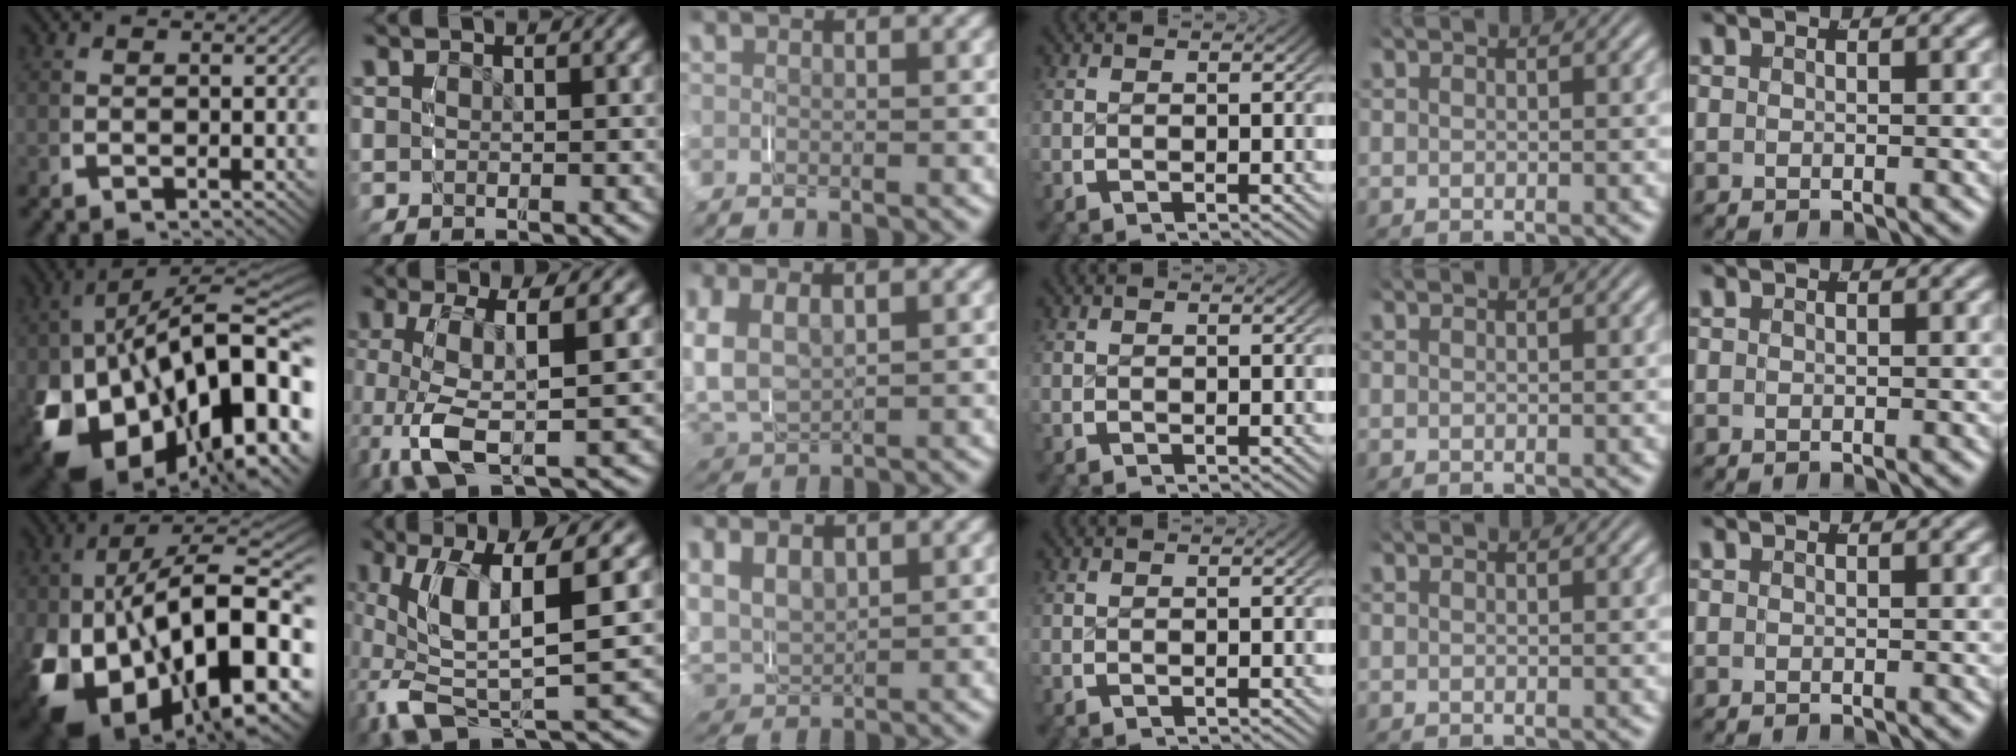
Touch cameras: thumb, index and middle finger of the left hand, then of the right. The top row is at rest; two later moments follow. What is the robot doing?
{"motion": "grasp_and_lifting", "object": "shoes"}